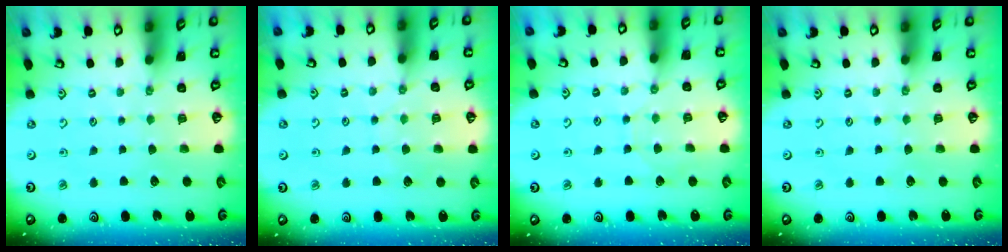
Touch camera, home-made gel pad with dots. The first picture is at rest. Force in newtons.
{"total": 4.5, "press": 4.5, "slide": 0.5}
{"total": 2.8, "press": 2.8, "slide": 0.4}
{"total": 0.0}